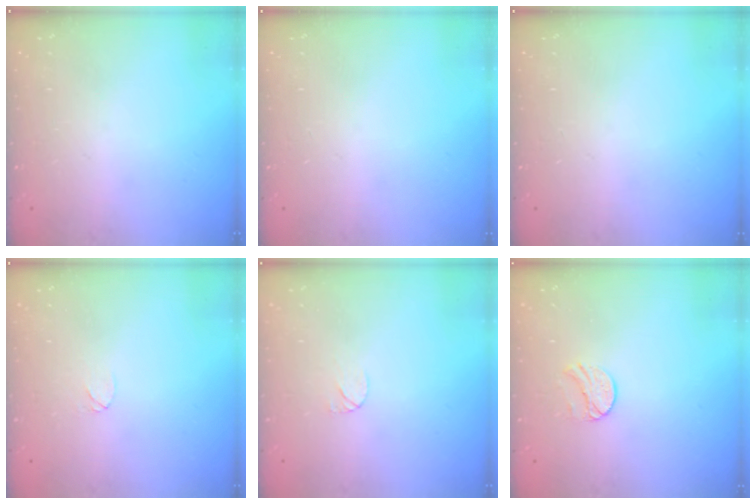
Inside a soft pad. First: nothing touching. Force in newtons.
{"total": 0.0}
{"total": 0.0}
{"total": 3.5, "press": 3.5, "slide": 0.3}
{"total": 4.2, "press": 4.1, "slide": 0.3}
{"total": 8.3, "press": 8.2, "slide": 0.7}